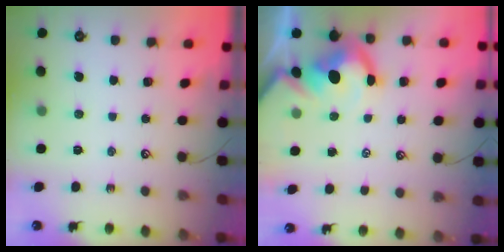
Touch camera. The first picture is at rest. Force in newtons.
{"total": 8.1, "press": 8.0, "slide": 1.2}